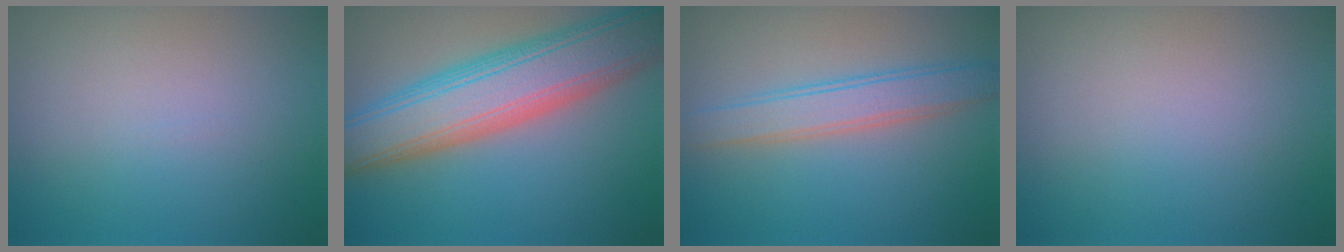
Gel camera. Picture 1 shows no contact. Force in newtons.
{"total": 9.8, "press": 9.8, "slide": 0.4}
{"total": 3.6, "press": 3.6, "slide": 0.1}
{"total": 0.0}